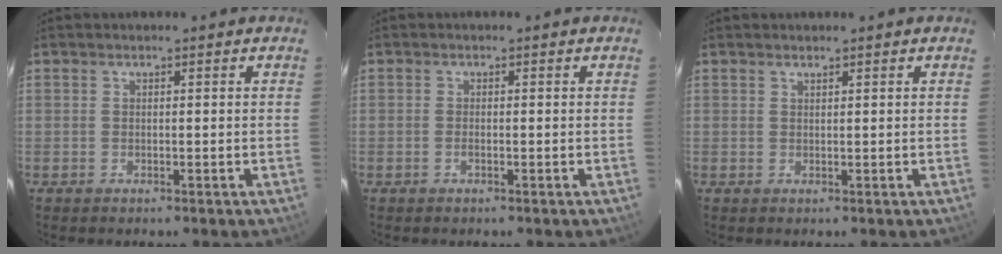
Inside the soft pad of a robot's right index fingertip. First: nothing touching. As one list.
[{"total": 0.9, "force": [-0.4, 0.3, 0.7], "torque": [-0.017, 0.000, -0.008]}, {"total": 0.5, "force": [0.5, 0.0, 0.1], "torque": [-0.003, 0.001, 0.009]}]